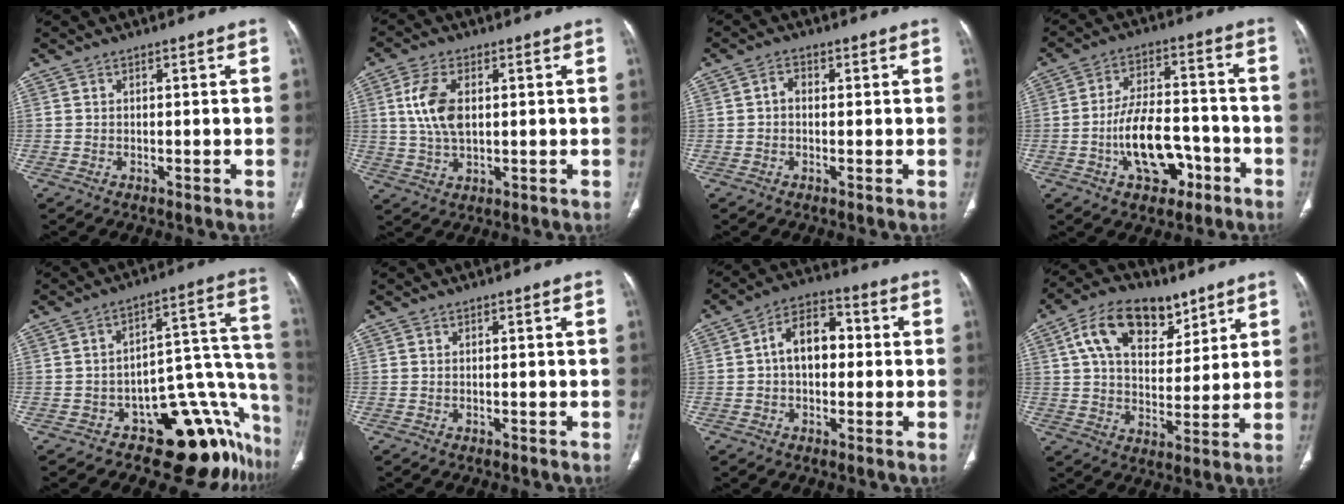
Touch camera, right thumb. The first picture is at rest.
{"total": 8.4, "force": [1.6, 4.6, 6.8], "torque": [-0.144, -0.001, 0.033]}
{"total": 2.0, "force": [0.1, 1.5, 1.3], "torque": [-0.016, 0.010, -0.003]}
{"total": 12.3, "force": [-4.8, 7.1, 8.9], "torque": [-0.133, 0.044, -0.073]}
{"total": 20.2, "force": [-12.6, 8.9, 13.1], "torque": [-0.028, 0.123, -0.157]}
{"total": 0.0}
{"total": 9.6, "force": [0.5, 6.4, 7.1], "torque": [-0.097, 0.030, -0.002]}
{"total": 15.7, "force": [8.1, 9.4, 9.7], "torque": [-0.131, -0.017, 0.139]}